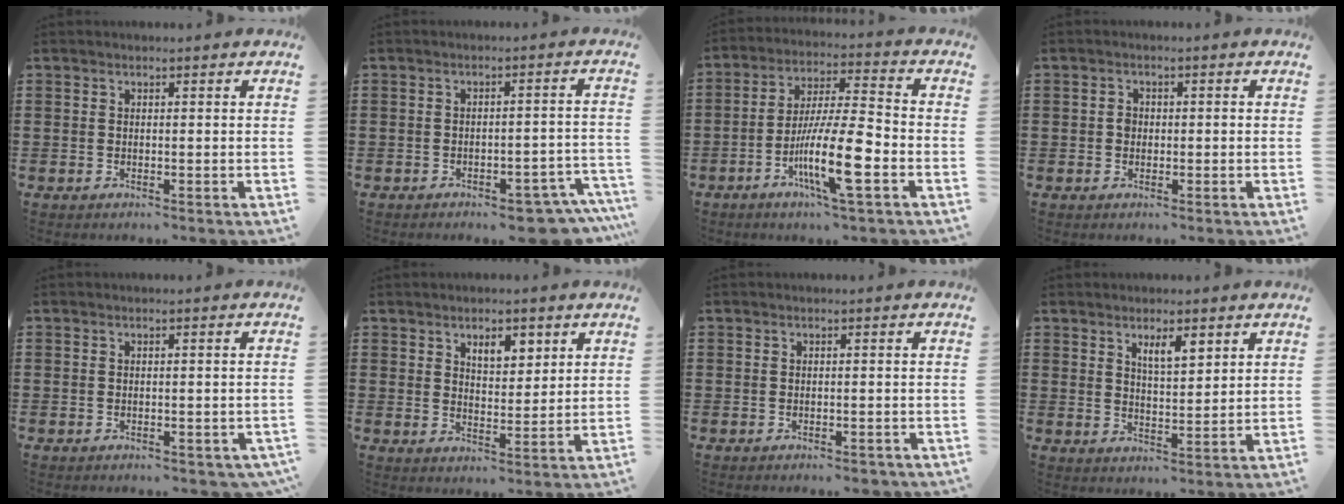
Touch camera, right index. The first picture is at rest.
{"total": 4.8, "force": [-4.2, 0.8, 2.2], "torque": [-0.032, 0.003, -0.077]}
{"total": 13.0, "force": [-4.9, 2.3, 11.8], "torque": [-0.229, -0.005, -0.091]}
{"total": 1.5, "force": [-0.1, 1.1, 1.0], "torque": [-0.021, 0.007, -0.004]}
{"total": 0.9, "force": [-0.8, 0.3, 0.4], "torque": [-0.010, -0.003, -0.016]}
{"total": 4.3, "force": [2.6, 2.1, 2.7], "torque": [-0.045, 0.003, 0.042]}
{"total": 0.9, "force": [-0.8, 0.2, 0.5], "torque": [-0.013, -0.005, -0.014]}
{"total": 3.8, "force": [2.3, 1.1, 2.8], "torque": [-0.042, -0.001, 0.036]}